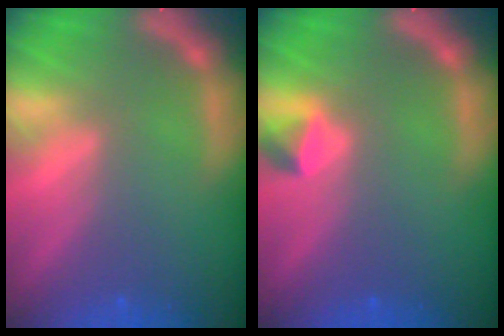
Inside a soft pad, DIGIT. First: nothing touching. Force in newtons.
{"total": 1.4}